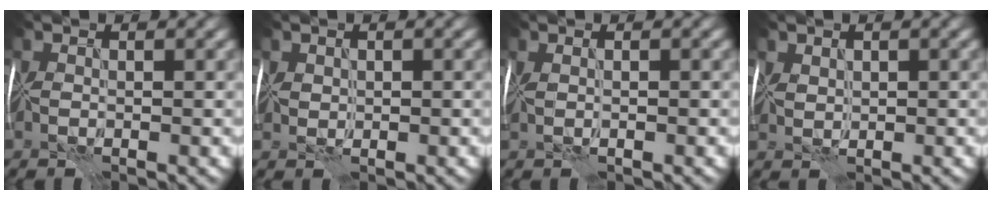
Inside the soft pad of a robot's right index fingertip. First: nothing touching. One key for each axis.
{"total": 0.8, "fx": 0.6, "fy": 0.4, "fz": -0.1, "tx": -0.002, "ty": 0.003, "tz": 0.023}
{"total": 0.6, "fx": 0.1, "fy": -0.4, "fz": 0.4, "tx": -0.007, "ty": 0.002, "tz": 0.010}
{"total": 1.3, "fx": 1.1, "fy": 0.5, "fz": 0.2, "tx": -0.011, "ty": 0.005, "tz": 0.033}